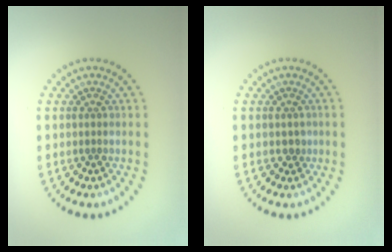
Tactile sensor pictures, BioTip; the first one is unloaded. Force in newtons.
{"total": 0.8, "press": 0.7, "slide": 0.4}